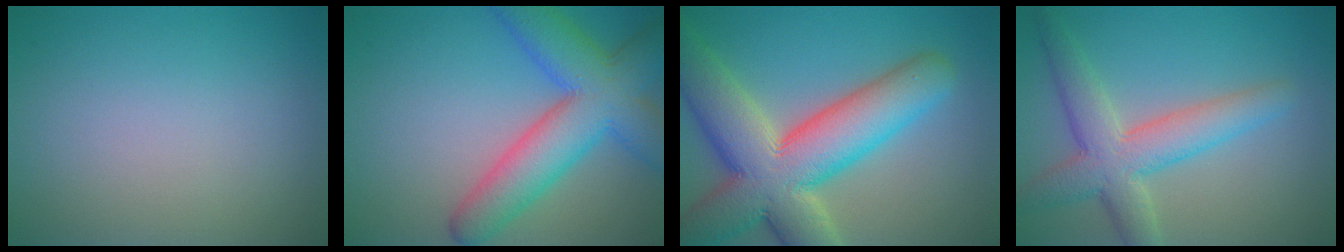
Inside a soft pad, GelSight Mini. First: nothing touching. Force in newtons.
{"total": 9.0, "press": 9.0, "slide": 0.3}
{"total": 12.8, "press": 12.8, "slide": 1.0}
{"total": 5.9, "press": 5.9, "slide": 0.3}